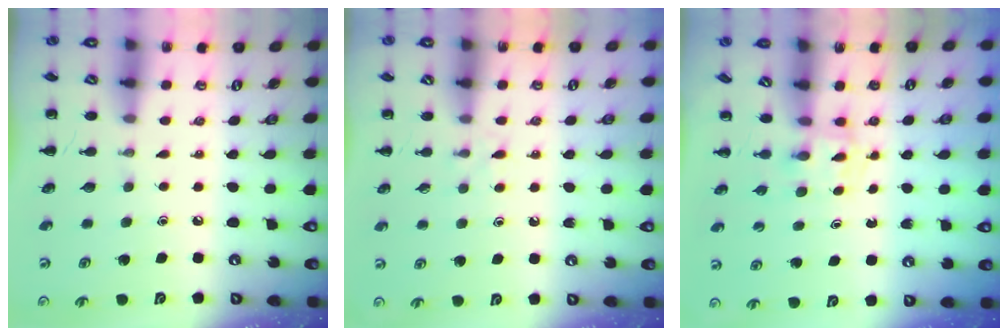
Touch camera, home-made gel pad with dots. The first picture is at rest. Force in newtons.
{"total": 3.7, "press": 3.4, "slide": 1.4}
{"total": 2.4, "press": 2.2, "slide": 1.0}